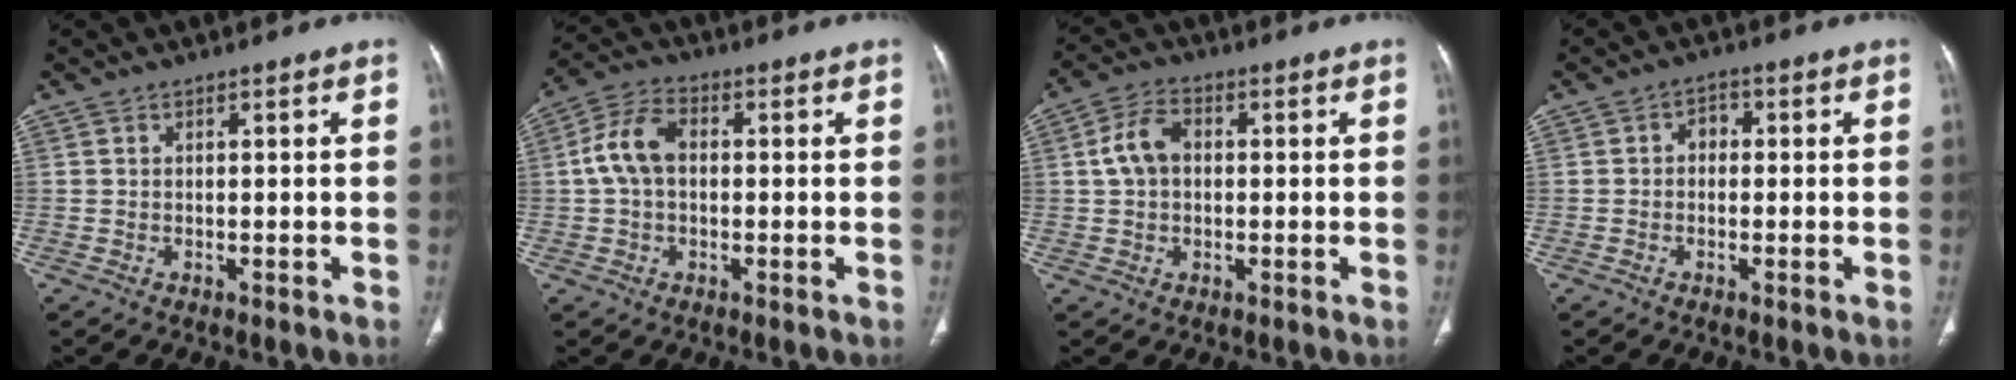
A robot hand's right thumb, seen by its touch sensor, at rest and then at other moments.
{"total": 8.1, "force": [0.4, 5.4, 6.1], "torque": [-0.119, 0.025, 0.001]}
{"total": 6.5, "force": [0.7, 4.6, 4.6], "torque": [-0.087, 0.018, 0.007]}
{"total": 2.6, "force": [-0.1, 2.1, 1.5], "torque": [-0.008, 0.011, -0.013]}